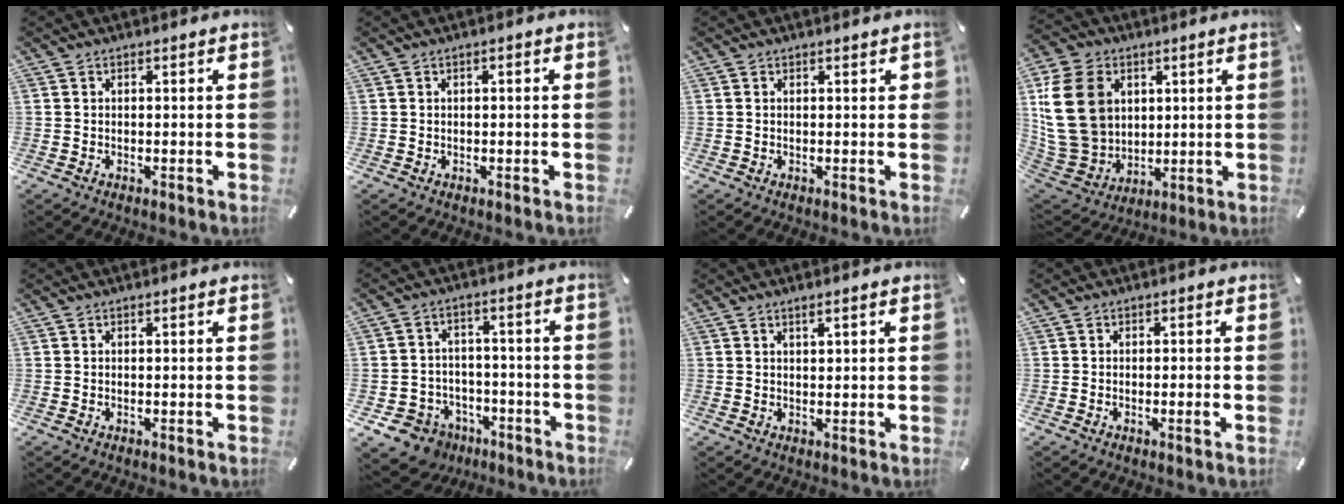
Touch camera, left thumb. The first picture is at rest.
{"total": 0.8, "force": [-0.2, 0.2, 0.7], "torque": [-0.013, 0.001, -0.003]}
{"total": 0.8, "force": [0.2, 0.5, 0.6], "torque": [-0.005, 0.001, 0.001]}
{"total": 18.9, "force": [4.8, 15.2, 10.2], "torque": [-0.237, -0.019, 0.091]}
{"total": 0.0}
{"total": 8.3, "force": [-4.7, 6.7, 1.6], "torque": [-0.041, 0.035, -0.082]}
{"total": 1.7, "force": [1.1, 0.5, 1.2], "torque": [-0.024, 0.000, 0.019]}
{"total": 1.4, "force": [-0.6, 0.2, 1.3], "torque": [-0.024, -0.001, -0.010]}